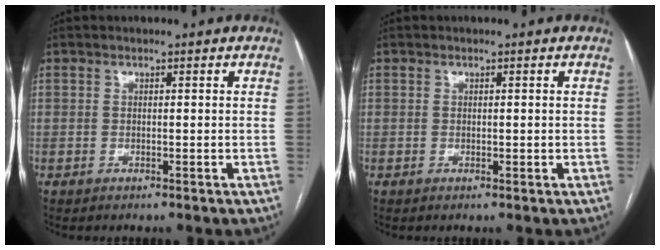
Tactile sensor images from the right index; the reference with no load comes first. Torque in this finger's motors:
{"motor_torque": [-0.23, 0.16, 0.02, 0.00]}